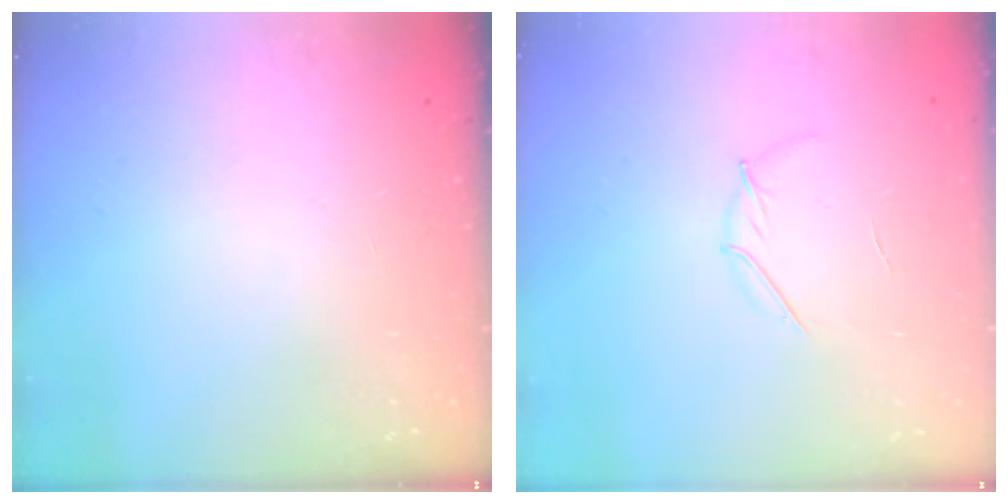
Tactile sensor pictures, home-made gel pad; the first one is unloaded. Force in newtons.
{"total": 4.1, "press": 4.0, "slide": 1.0}